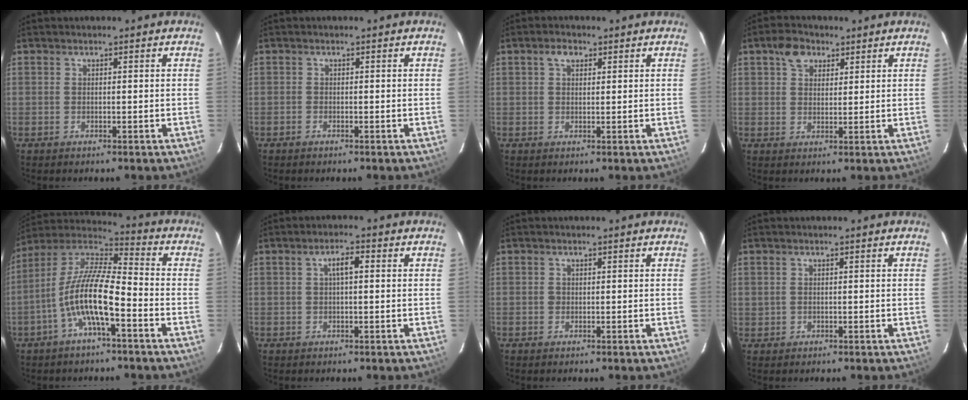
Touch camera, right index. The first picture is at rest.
{"total": 0.6, "force": [-0.5, 0.3, 0.1], "torque": [-0.004, 0.001, -0.012]}
{"total": 2.4, "force": [1.0, 1.6, 1.4], "torque": [-0.023, 0.010, 0.018]}
{"total": 4.8, "force": [2.5, 3.4, 2.2], "torque": [-0.034, 0.015, 0.044]}
{"total": 13.4, "force": [-5.1, 3.4, 11.9], "torque": [-0.234, 0.004, -0.103]}
{"total": 2.8, "force": [0.5, 0.8, 2.6], "torque": [-0.050, 0.010, 0.010]}
{"total": 0.7, "force": [-0.2, 0.6, 0.0], "torque": [0.002, 0.000, -0.003]}
{"total": 1.0, "force": [0.0, 1.0, 0.2], "torque": [-0.002, 0.001, 0.002]}